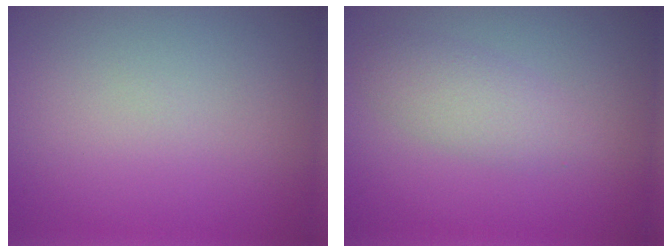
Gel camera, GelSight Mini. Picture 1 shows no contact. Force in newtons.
{"total": 2.7, "press": 2.7, "slide": 0.1}